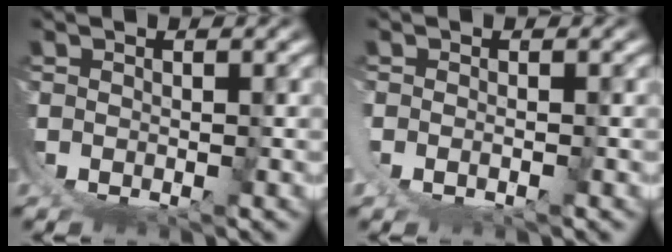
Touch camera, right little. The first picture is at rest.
{"total": 1.5, "force": [0.8, -1.2, 0.5], "torque": [-0.007, 0.011, 0.013]}